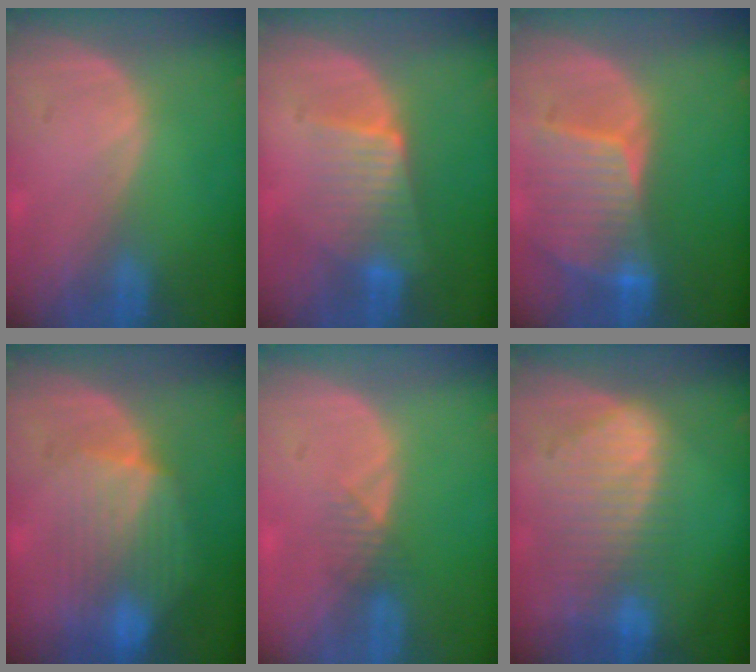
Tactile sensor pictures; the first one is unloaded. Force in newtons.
{"total": 6.3, "press": 6.0, "slide": 2.0}
{"total": 8.7, "press": 7.8, "slide": 3.9}
{"total": 8.8, "press": 8.1, "slide": 3.5}
{"total": 1.9, "press": 1.6, "slide": 1.0}
{"total": 9.3, "press": 8.1, "slide": 4.4}